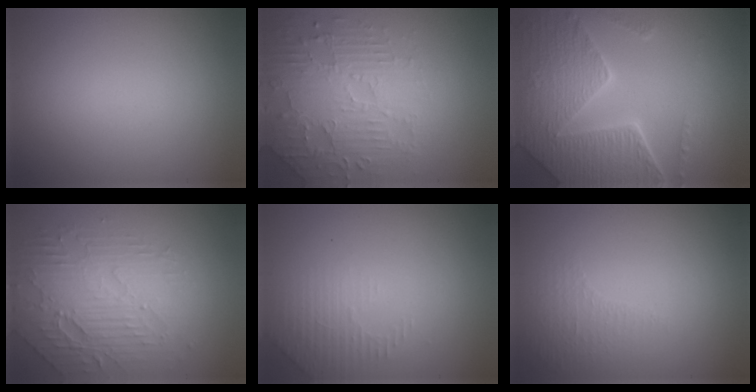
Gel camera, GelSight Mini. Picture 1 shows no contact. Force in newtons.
{"total": 4.6, "press": 3.8, "slide": 2.5}
{"total": 8.1, "press": 5.9, "slide": 5.6}
{"total": 4.5, "press": 3.9, "slide": 2.2}
{"total": 1.9, "press": 1.8, "slide": 0.6}
{"total": 0.9, "press": 0.5, "slide": 0.8}